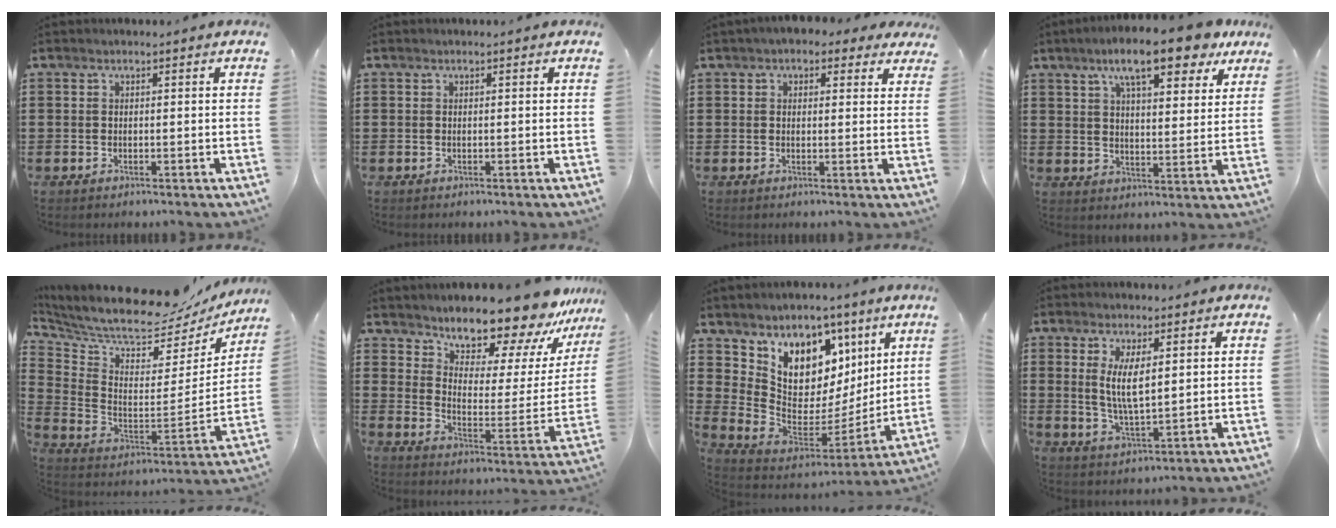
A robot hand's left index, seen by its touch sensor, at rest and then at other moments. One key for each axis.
{"total": 0.0}
{"total": 2.7, "fx": 1.9, "fy": 1.5, "fz": 1.2, "tx": -0.024, "ty": 0.005, "tz": 0.030}
{"total": 11.7, "fx": 8.4, "fy": 2.5, "fz": 7.8, "tx": -0.141, "ty": -0.020, "tz": 0.141}
{"total": 7.1, "fx": 6.9, "fy": 0.8, "fz": 1.6, "tx": -0.073, "ty": -0.070, "tz": 0.112}
{"total": 12.8, "fx": 11.8, "fy": 3.2, "fz": 3.8, "tx": -0.089, "ty": -0.099, "tz": 0.206}
{"total": 8.4, "fx": 5.2, "fy": 6.2, "fz": 2.1, "tx": -0.060, "ty": -0.065, "tz": 0.101}
{"total": 5.9, "fx": 1.6, "fy": 2.1, "fz": 5.3, "tx": -0.108, "ty": 0.004, "tz": 0.028}